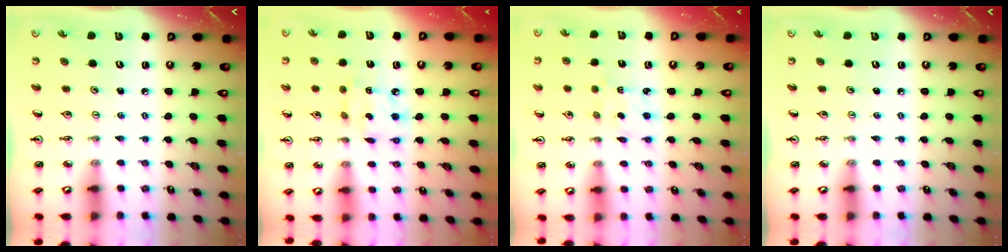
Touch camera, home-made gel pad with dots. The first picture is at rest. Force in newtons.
{"total": 7.6, "press": 7.5, "slide": 0.4}
{"total": 1.8, "press": 1.8, "slide": 0.4}
{"total": 0.0}